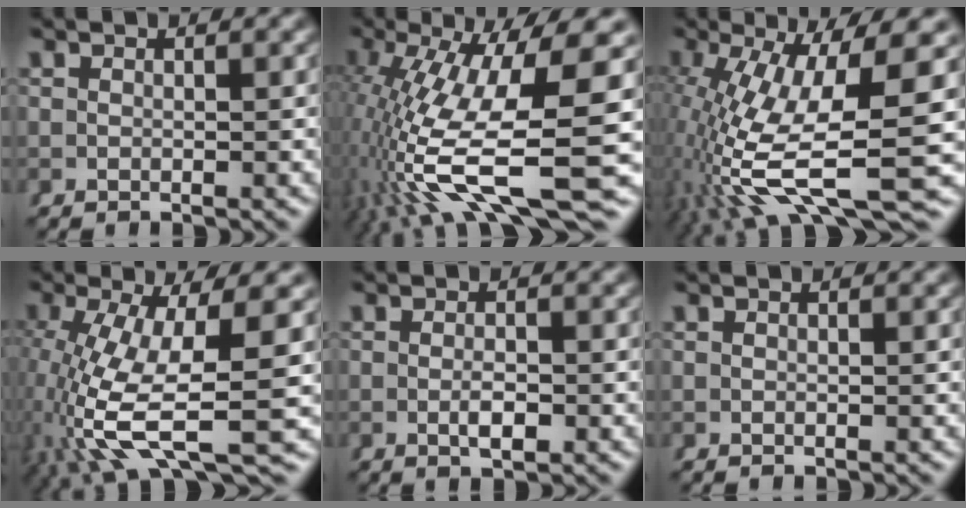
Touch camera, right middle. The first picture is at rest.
{"total": 13.9, "force": [-5.2, 4.8, 12.0], "torque": [-0.204, -0.047, -0.050]}
{"total": 12.7, "force": [-3.9, 4.6, 11.2], "torque": [-0.196, -0.044, -0.031]}
{"total": 10.6, "force": [-2.3, 4.4, 9.3], "torque": [-0.184, -0.046, -0.008]}
{"total": 1.8, "force": [-0.9, 0.4, 1.5], "torque": [-0.021, -0.004, -0.013]}
{"total": 0.0}